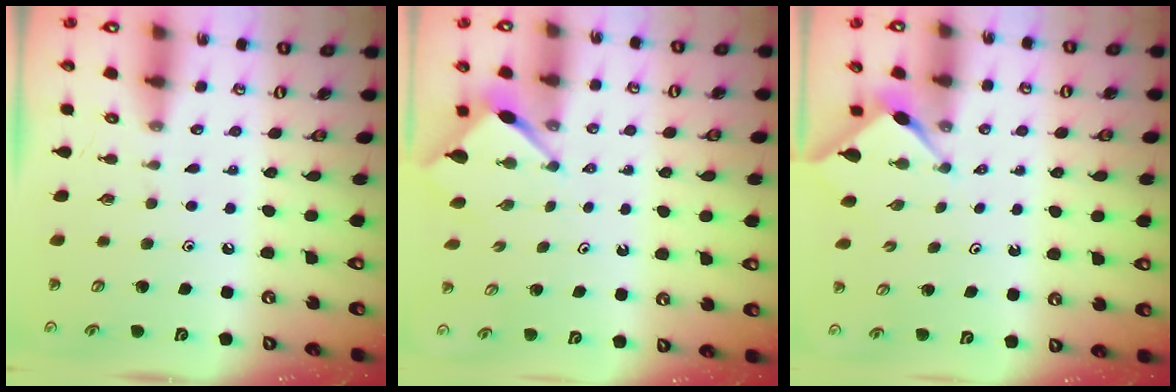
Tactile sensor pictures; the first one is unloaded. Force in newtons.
{"total": 3.6, "press": 3.6, "slide": 0.7}
{"total": 2.9, "press": 2.8, "slide": 0.3}